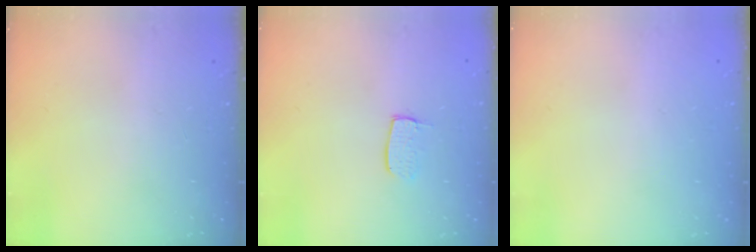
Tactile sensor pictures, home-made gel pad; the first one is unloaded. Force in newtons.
{"total": 5.2, "press": 5.1, "slide": 0.5}
{"total": 0.0}